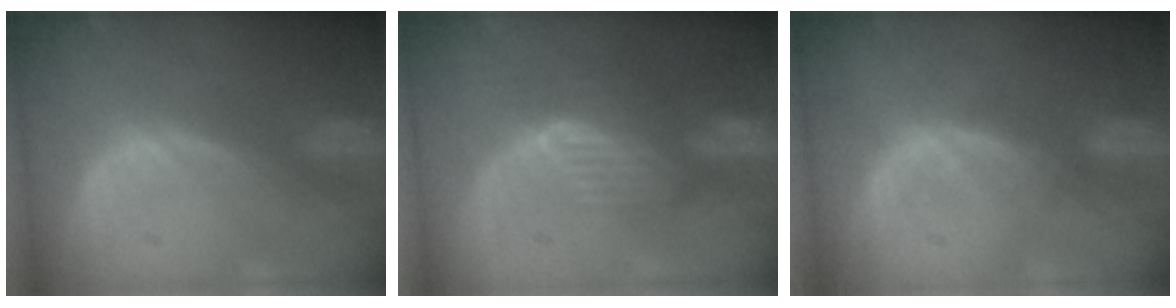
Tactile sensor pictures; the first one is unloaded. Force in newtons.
{"total": 8.1, "press": 7.3, "slide": 3.6}
{"total": 1.4, "press": 1.4, "slide": 0.2}